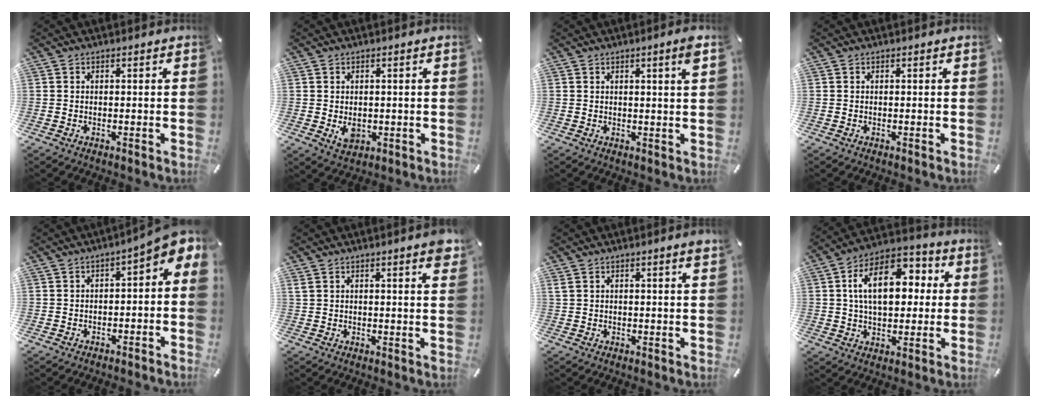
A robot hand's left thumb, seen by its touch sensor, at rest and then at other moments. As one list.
[{"total": 3.7, "force": [-0.3, 2.8, 2.3], "torque": [-0.030, -0.005, -0.007]}, {"total": 1.8, "force": [0.9, 0.2, 1.6], "torque": [-0.025, -0.002, 0.012]}, {"total": 0.0}, {"total": 4.8, "force": [0.3, 2.0, 4.4], "torque": [-0.067, -0.011, 0.000]}, {"total": 3.7, "force": [2.5, 0.6, 2.7], "torque": [-0.040, -0.011, 0.042]}, {"total": 2.5, "force": [1.5, 0.1, 2.0], "torque": [-0.041, -0.001, 0.027]}, {"total": 15.1, "force": [3.3, 9.5, 11.3], "torque": [-0.187, 0.009, 0.057]}]